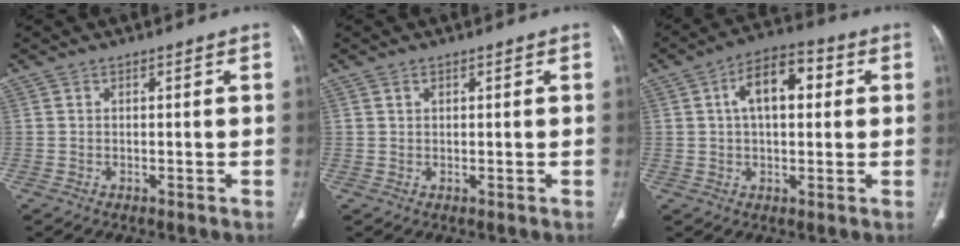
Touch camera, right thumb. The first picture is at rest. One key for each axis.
{"total": 0.9, "fx": 0.5, "fy": 0.6, "fz": 0.5, "tx": -0.007, "ty": -0.002, "tz": 0.009}
{"total": 10.3, "fx": 2.4, "fy": 5.5, "fz": 8.4, "tx": -0.121, "ty": 0.021, "tz": 0.029}